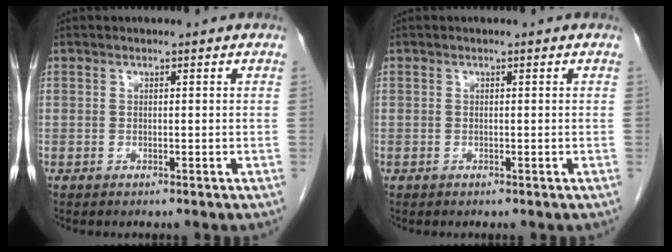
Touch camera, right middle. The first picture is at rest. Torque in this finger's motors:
{"motor_torque": [1.18, -0.96, 0.77, 0.21]}